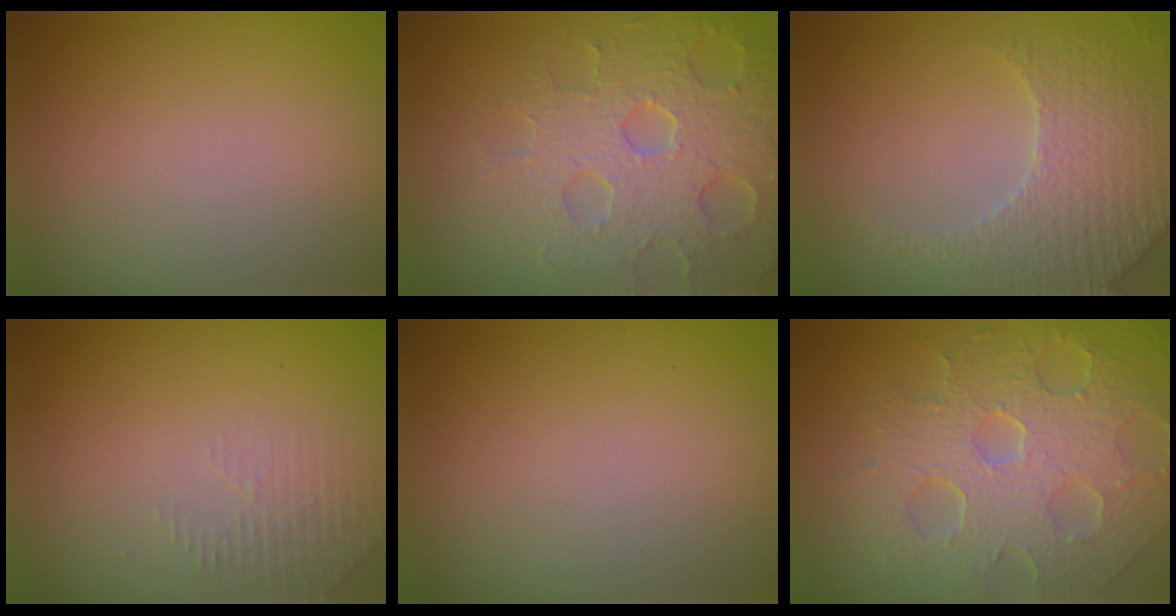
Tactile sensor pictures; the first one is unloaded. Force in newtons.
{"total": 6.9, "press": 5.5, "slide": 4.2}
{"total": 4.6, "press": 4.2, "slide": 2.1}
{"total": 1.5, "press": 1.5, "slide": 0.4}
{"total": 0.0}
{"total": 8.7, "press": 5.9, "slide": 6.4}